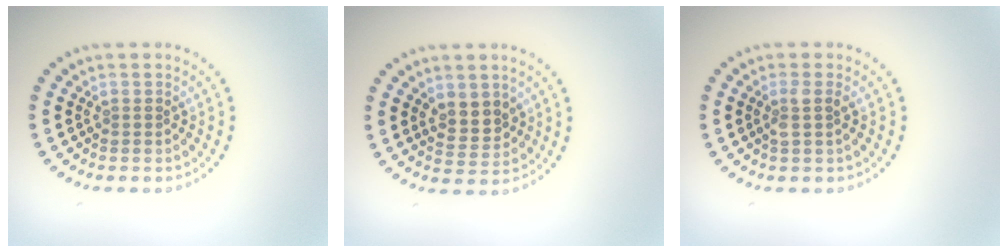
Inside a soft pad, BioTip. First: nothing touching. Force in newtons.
{"total": 2.5, "press": 2.4, "slide": 0.8}
{"total": 1.5, "press": 1.2, "slide": 0.9}